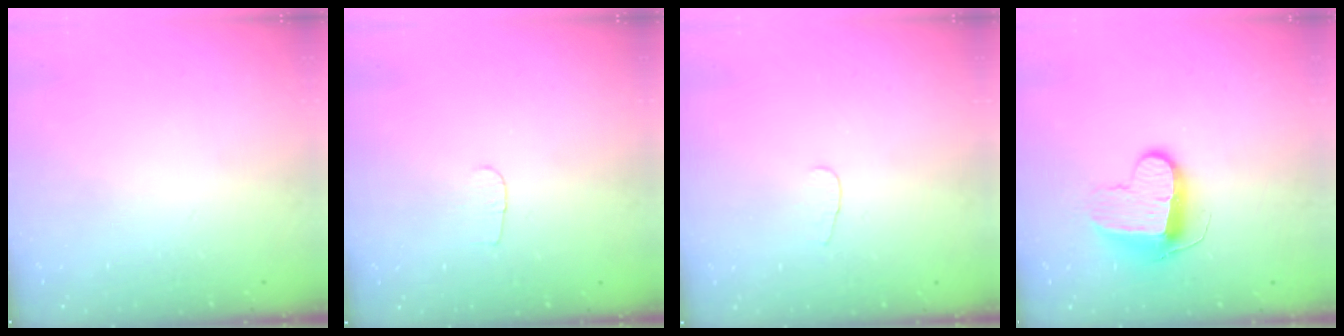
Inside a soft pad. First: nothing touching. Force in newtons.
{"total": 2.9, "press": 2.8, "slide": 0.3}
{"total": 2.8, "press": 2.8, "slide": 0.3}
{"total": 10.5, "press": 10.5, "slide": 0.4}